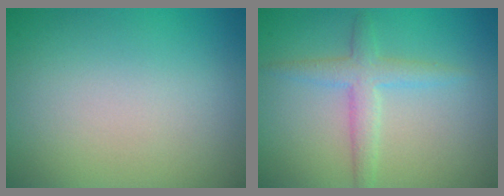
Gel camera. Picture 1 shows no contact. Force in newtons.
{"total": 2.8, "press": 2.8, "slide": 0.1}